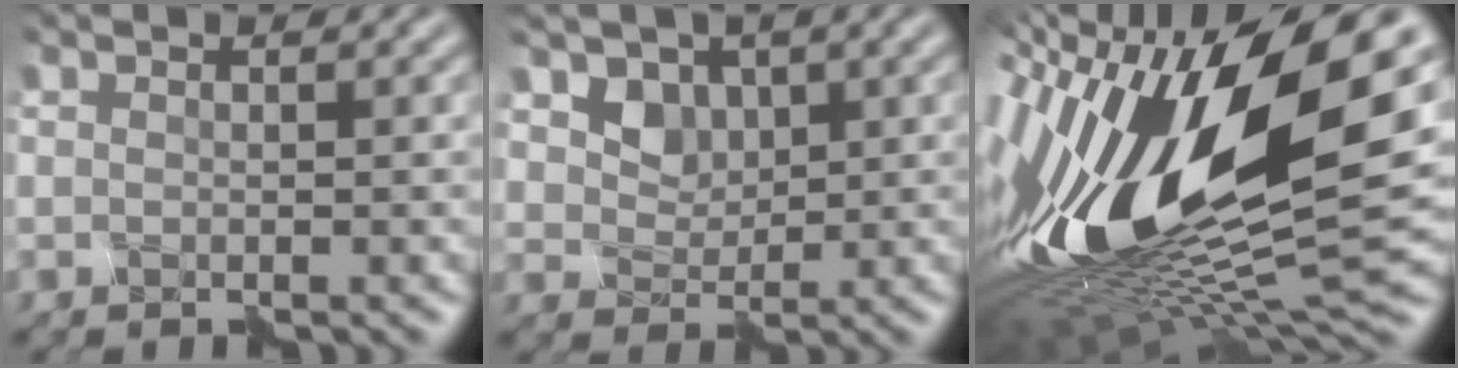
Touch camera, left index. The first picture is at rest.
{"total": 2.2, "force": [1.3, 1.6, 0.8], "torque": [-0.029, -0.018, 0.035]}
{"total": 17.7, "force": [1.7, 6.1, 16.5], "torque": [-0.314, -0.008, 0.029]}